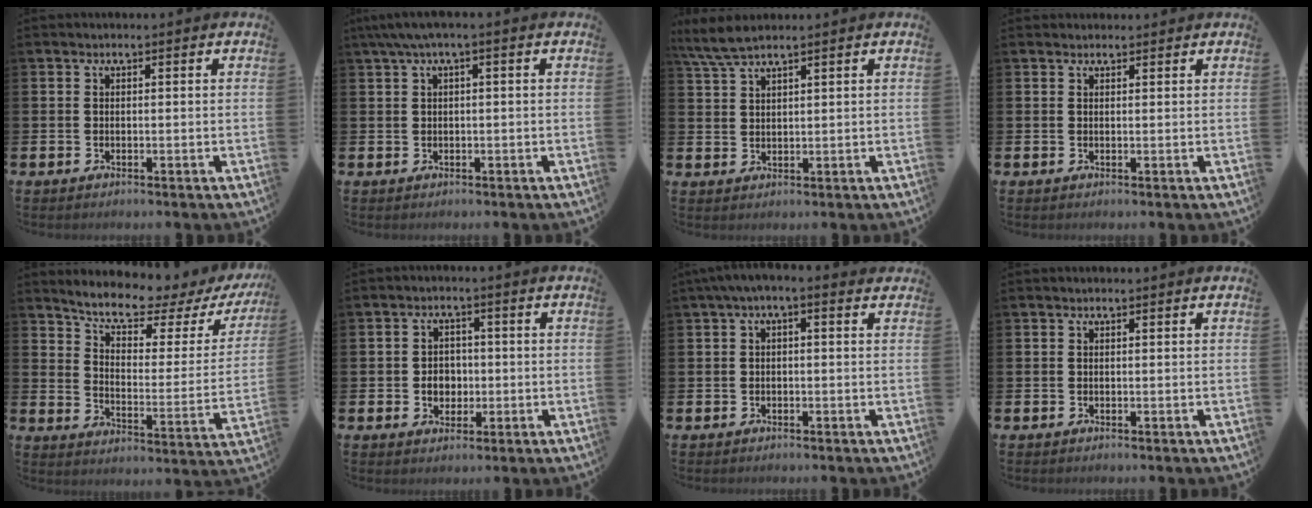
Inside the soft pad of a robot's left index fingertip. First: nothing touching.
{"total": 2.1, "force": [0.5, 0.1, 2.1], "torque": [-0.037, 0.001, 0.009]}
{"total": 4.3, "force": [3.7, 0.6, 2.1], "torque": [-0.050, -0.006, 0.068]}
{"total": 0.9, "force": [0.9, 0.3, 0.0], "torque": [0.014, -0.003, 0.013]}
{"total": 7.3, "force": [6.5, 1.7, 2.9], "torque": [-0.084, -0.048, 0.107]}
{"total": 3.4, "force": [-0.4, 2.9, 1.7], "torque": [-0.022, 0.002, -0.017]}
{"total": 1.4, "force": [-0.3, 0.4, 1.3], "torque": [-0.017, -0.001, -0.010]}
{"total": 0.0}